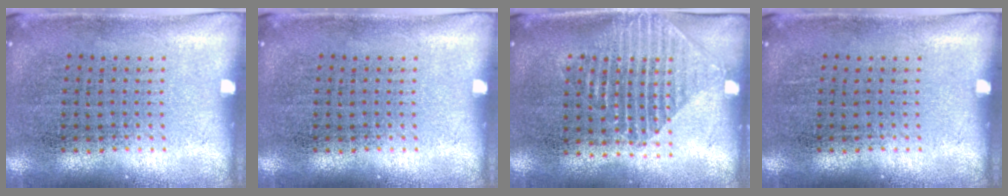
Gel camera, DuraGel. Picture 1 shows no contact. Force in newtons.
{"total": 0.0}
{"total": 1.5, "press": 1.3, "slide": 0.8}
{"total": 0.0}